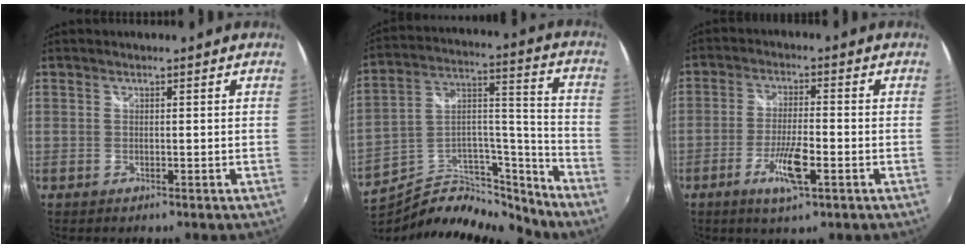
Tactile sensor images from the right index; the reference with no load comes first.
{"total": 17.4, "force": [-15.6, 5.2, 5.7], "torque": [-0.091, 0.043, -0.269]}
{"total": 7.7, "force": [-3.5, 1.4, 6.7], "torque": [-0.137, -0.009, -0.064]}